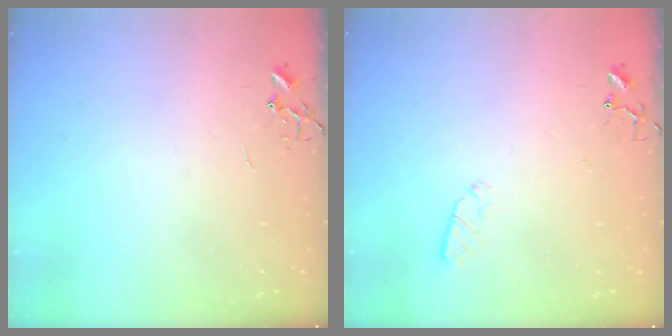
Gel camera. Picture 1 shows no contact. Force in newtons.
{"total": 2.9, "press": 2.8, "slide": 0.5}